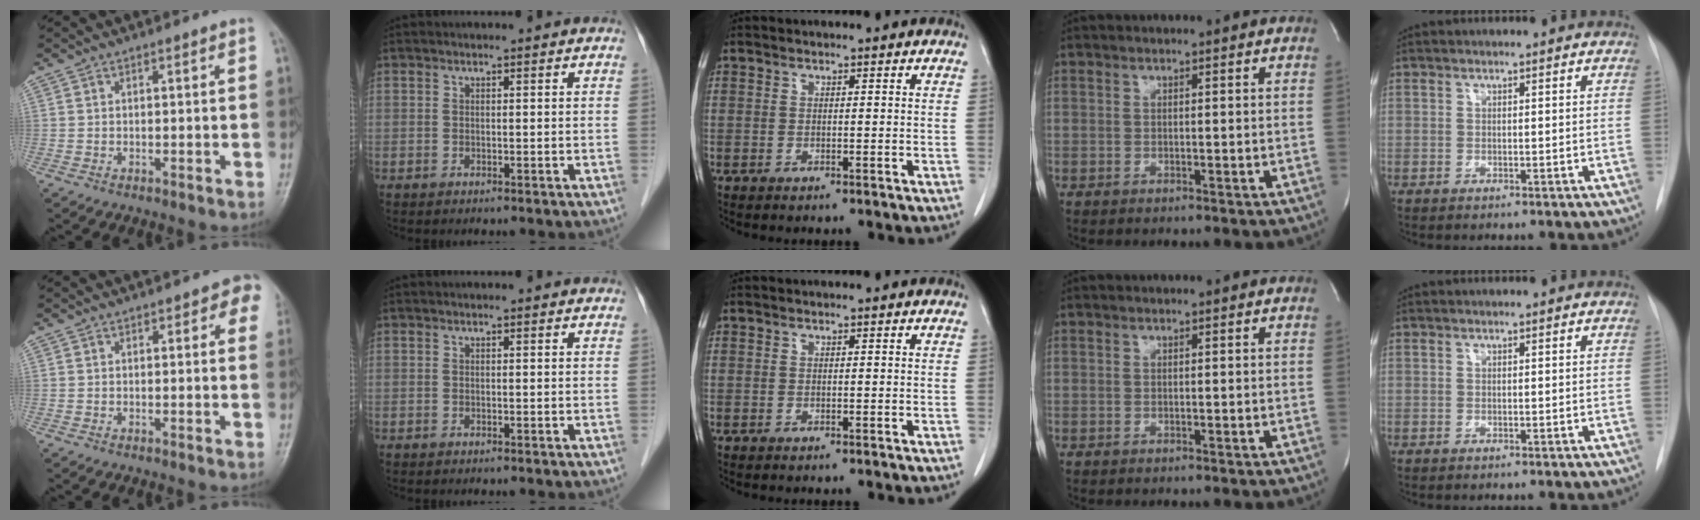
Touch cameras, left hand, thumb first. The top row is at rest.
{"thumb": {"total": 4.6, "force": [2.2, 2.5, 3.2], "torque": [0.006, -0.003, 0.017]}, "index": {"total": 1.1, "force": [1.0, 0.3, 0.3], "torque": [-0.010, 0.001, 0.005]}}